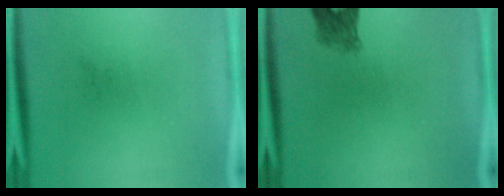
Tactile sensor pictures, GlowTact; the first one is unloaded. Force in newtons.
{"total": 2.9}